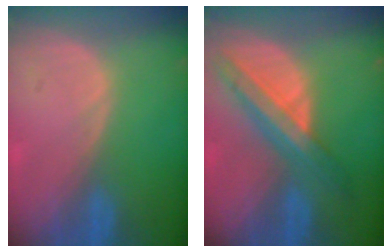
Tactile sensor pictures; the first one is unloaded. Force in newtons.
{"total": 8.4, "press": 7.1, "slide": 4.5}